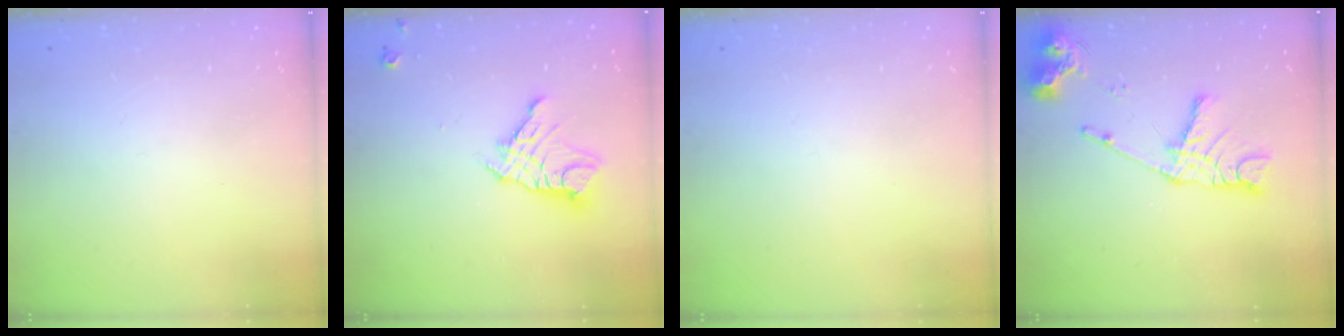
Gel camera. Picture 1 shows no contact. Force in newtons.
{"total": 12.2, "press": 12.2, "slide": 1.2}
{"total": 0.0}
{"total": 14.2, "press": 14.2, "slide": 1.3}